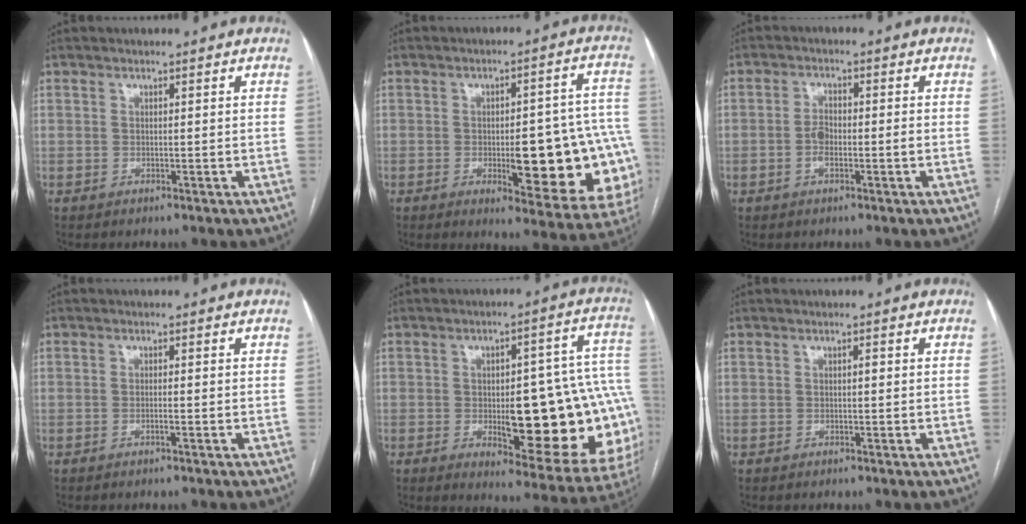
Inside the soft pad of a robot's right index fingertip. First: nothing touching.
{"total": 19.3, "force": [-4.0, 5.5, 18.1], "torque": [-0.132, 0.027, -0.030]}
{"total": 3.2, "force": [-0.9, 1.3, 2.8], "torque": [-0.060, 0.003, -0.017]}
{"total": 0.8, "force": [-0.4, -0.1, 0.7], "torque": [-0.014, 0.000, -0.007]}
{"total": 23.4, "force": [-3.3, 7.0, 22.0], "torque": [-0.186, 0.031, -0.019]}
{"total": 0.6, "force": [0.1, 0.2, 0.5], "torque": [-0.009, 0.002, 0.000]}